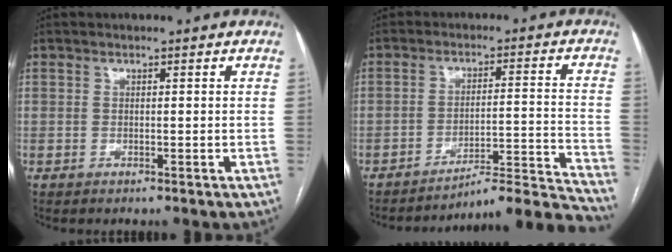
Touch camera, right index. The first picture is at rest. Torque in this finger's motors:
{"motor_torque": [-0.55, -0.61, 0.10, -0.03]}